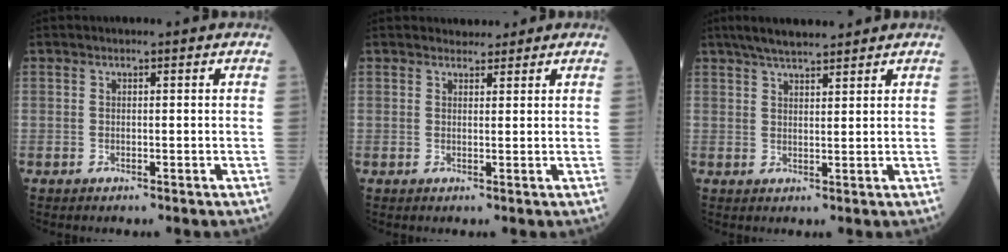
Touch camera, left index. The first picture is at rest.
{"total": 2.0, "force": [1.8, 0.9, 0.2], "torque": [-0.003, 0.004, 0.024]}
{"total": 6.2, "force": [5.3, 0.9, 3.1], "torque": [-0.055, 0.022, 0.091]}